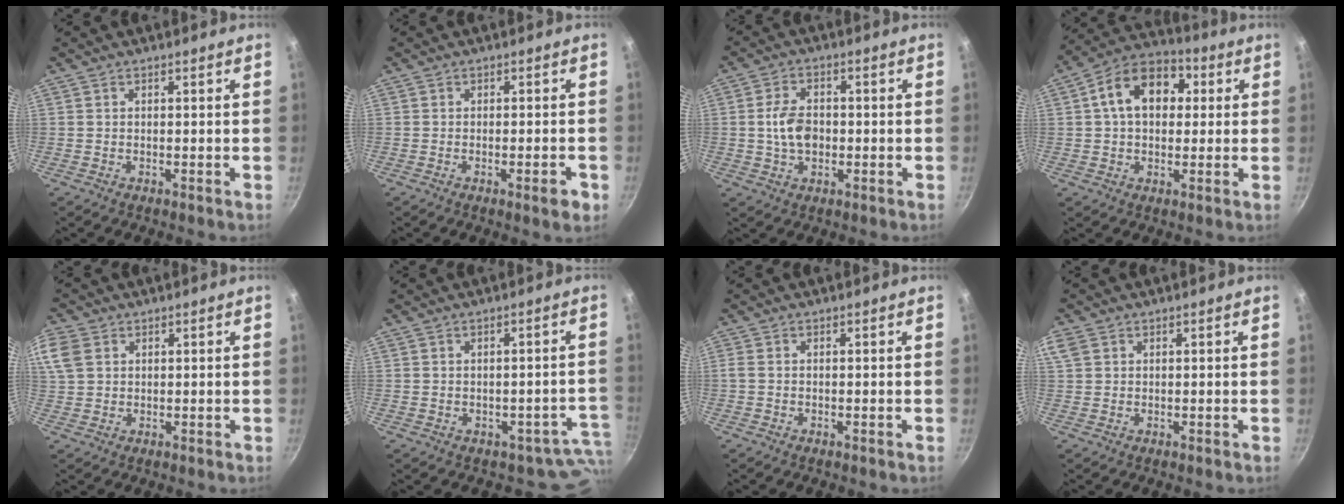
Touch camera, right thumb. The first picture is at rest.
{"total": 3.3, "force": [-1.4, 0.7, 2.9], "torque": [-0.031, 0.007, -0.017]}
{"total": 6.7, "force": [-0.5, 4.6, 4.9], "torque": [-0.077, 0.011, -0.011]}
{"total": 13.2, "force": [2.6, 9.2, 9.1], "torque": [-0.110, 0.025, 0.023]}
{"total": 8.0, "force": [3.1, 6.0, 4.3], "torque": [-0.094, 0.009, 0.062]}
{"total": 6.1, "force": [-2.1, 5.1, 2.7], "torque": [0.025, 0.032, -0.013]}
{"total": 0.8, "force": [0.1, 0.3, 0.7], "torque": [-0.018, 0.000, -0.002]}
{"total": 5.0, "force": [2.3, 3.5, 2.7], "torque": [-0.061, 0.014, 0.049]}